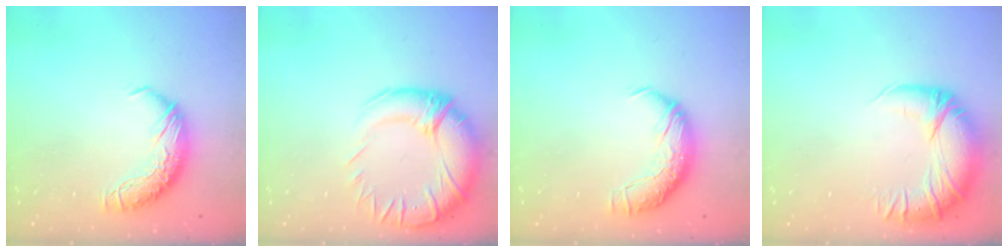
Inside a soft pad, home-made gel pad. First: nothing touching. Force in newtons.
{"total": 7.5, "press": 5.9, "slide": 4.6}
{"total": 2.3, "press": 0.9, "slide": 2.2}
{"total": 3.6, "press": 1.0, "slide": 3.5}